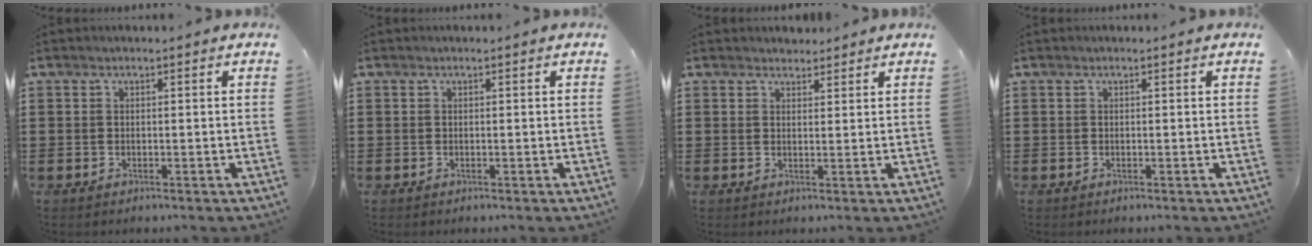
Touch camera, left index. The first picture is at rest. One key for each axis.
{"total": 0.0}
{"total": 2.1, "fx": 1.9, "fy": 0.7, "fz": 0.0, "tx": 0.004, "ty": -0.001, "tz": 0.036}
{"total": 0.0}